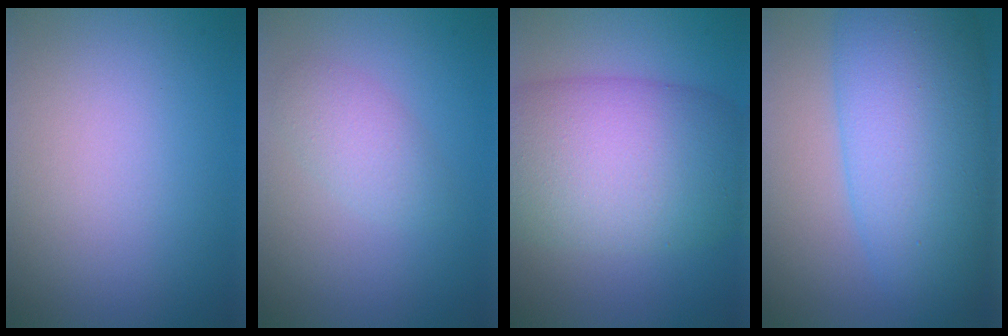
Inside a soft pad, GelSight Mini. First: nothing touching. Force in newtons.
{"total": 2.1, "press": 2.1, "slide": 0.1}
{"total": 11.8, "press": 11.8, "slide": 0.4}
{"total": 10.9, "press": 10.9, "slide": 0.2}